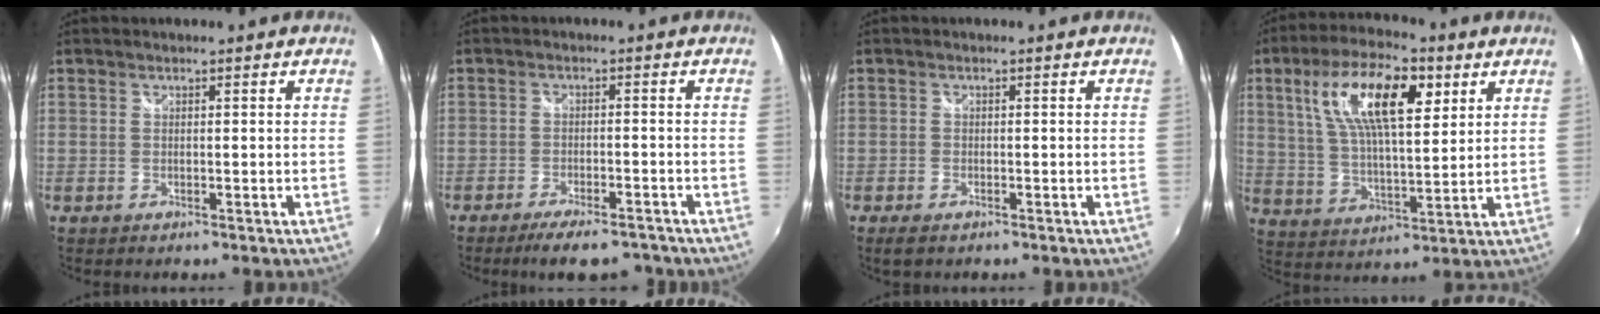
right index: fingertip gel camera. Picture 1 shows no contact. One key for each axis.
{"total": 8.3, "fx": -6.8, "fy": 2.5, "fz": 4.1, "tx": -0.093, "ty": -0.008, "tz": -0.107}
{"total": 2.3, "fx": -1.5, "fy": 1.2, "fz": 1.4, "tx": -0.029, "ty": -0.006, "tz": -0.026}
{"total": 16.0, "fx": 6.6, "fy": 6.0, "fz": 13.3, "tx": -0.244, "ty": 0.024, "tz": 0.118}